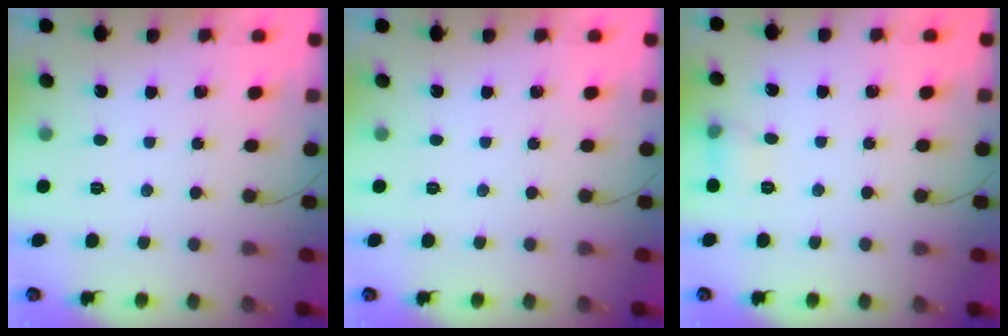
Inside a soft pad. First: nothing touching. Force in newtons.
{"total": 0.0}
{"total": 6.5, "press": 6.3, "slide": 1.9}